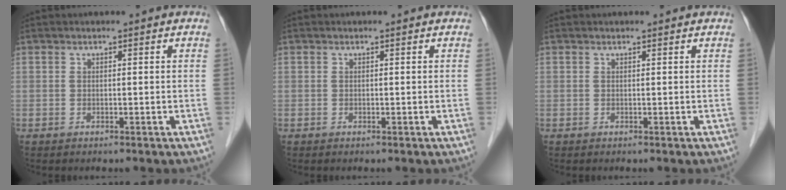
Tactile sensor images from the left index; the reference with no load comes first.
{"total": 0.0}
{"total": 0.5, "force": [0.5, 0.0, 0.1], "torque": [-0.005, 0.001, 0.006]}